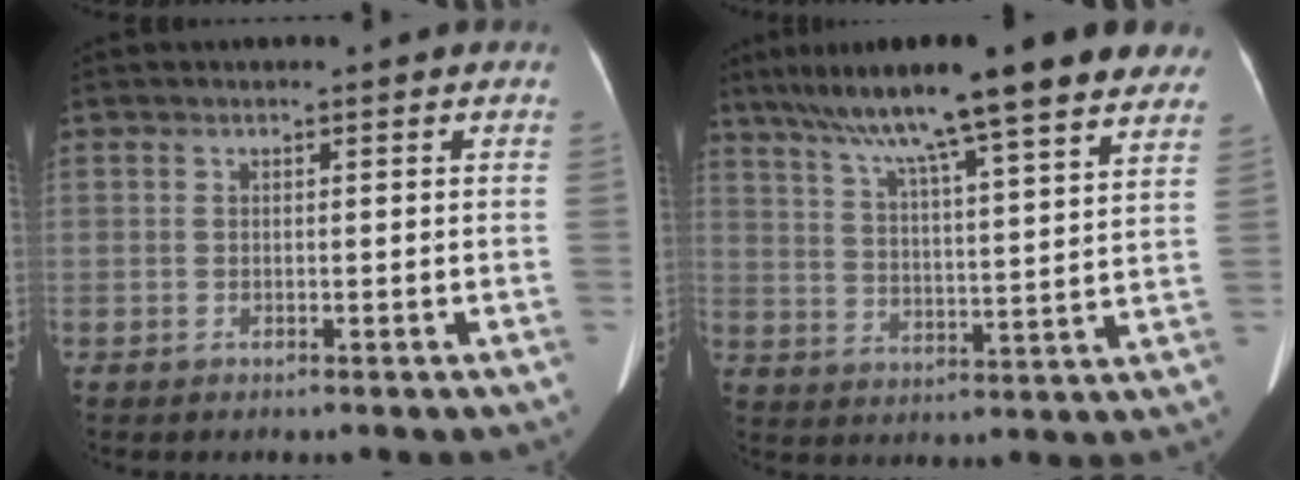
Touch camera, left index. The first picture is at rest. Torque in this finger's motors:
{"motor_torque": [0.91, -1.23, 0.30, 0.21]}